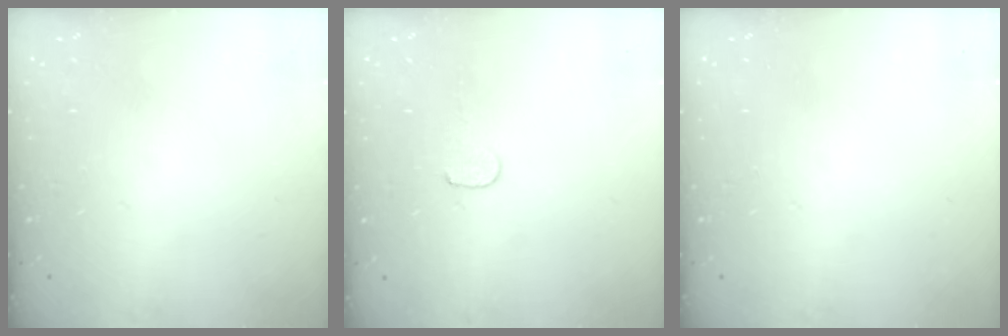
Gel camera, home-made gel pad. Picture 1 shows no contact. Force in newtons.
{"total": 4.1, "press": 4.1, "slide": 0.4}
{"total": 0.0}